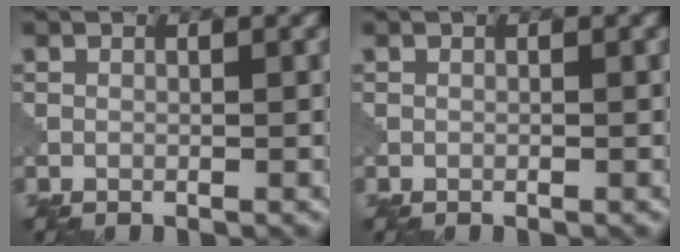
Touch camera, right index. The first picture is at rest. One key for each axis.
{"total": 0.0}